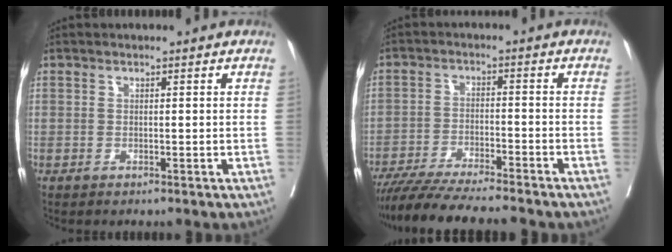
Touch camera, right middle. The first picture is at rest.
{"total": 12.8, "force": [-11.3, 0.3, 6.1], "torque": [-0.087, -0.023, -0.177]}